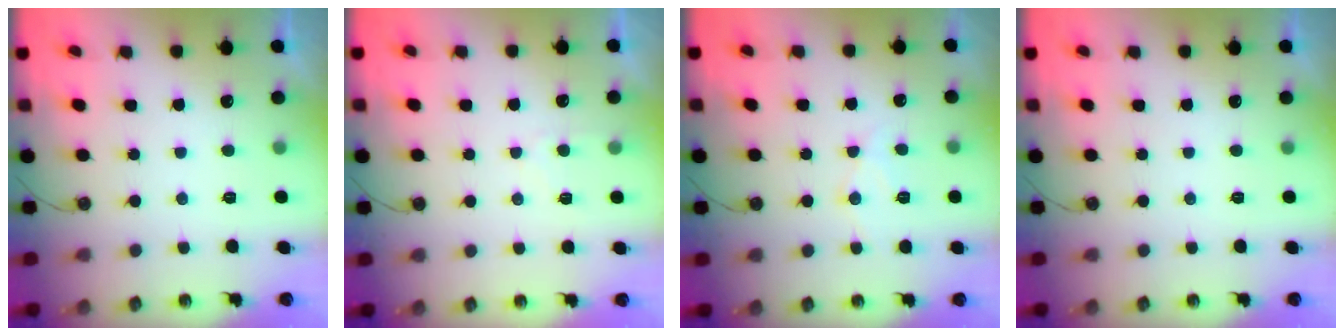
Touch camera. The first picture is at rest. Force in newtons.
{"total": 3.2, "press": 3.2, "slide": 0.4}
{"total": 9.0, "press": 9.0, "slide": 0.7}
{"total": 0.0}